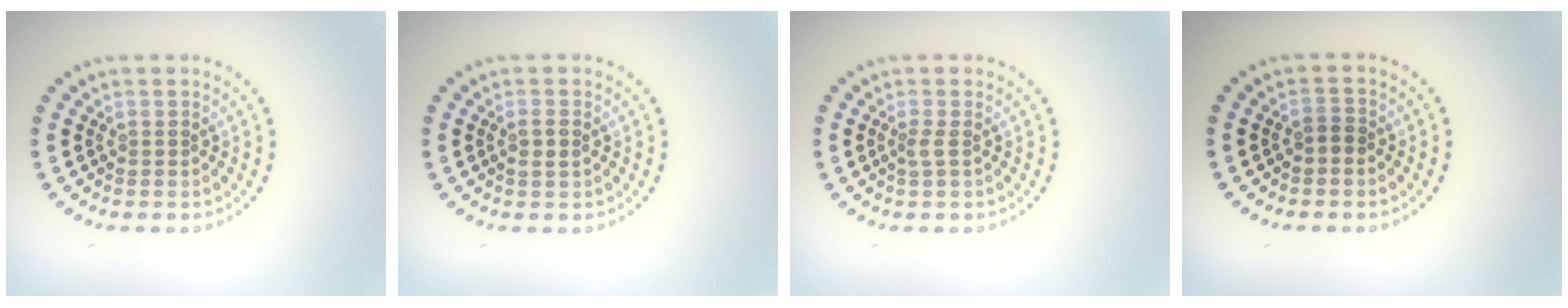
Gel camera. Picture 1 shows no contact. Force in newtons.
{"total": 1.2, "press": 1.2, "slide": 0.3}
{"total": 0.9, "press": 0.6, "slide": 0.6}
{"total": 1.1, "press": 0.9, "slide": 0.6}